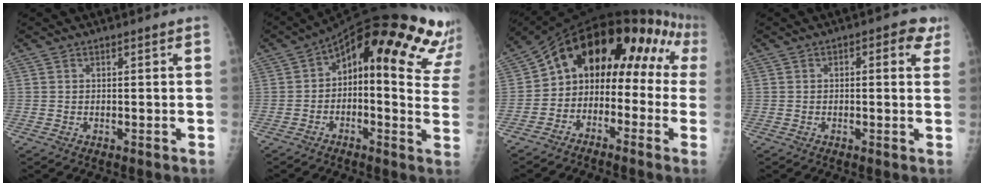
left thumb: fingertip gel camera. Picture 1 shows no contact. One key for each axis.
{"total": 23.0, "fx": 13.6, "fy": 8.5, "fz": 16.4, "tx": -0.191, "ty": 0.004, "tz": 0.153}
{"total": 16.9, "fx": -0.2, "fy": 11.9, "fz": 12.0, "tx": -0.133, "ty": 0.097, "tz": -0.014}
{"total": 4.7, "fx": 1.7, "fy": 2.3, "fz": 3.8, "tx": -0.022, "ty": 0.002, "tz": 0.011}